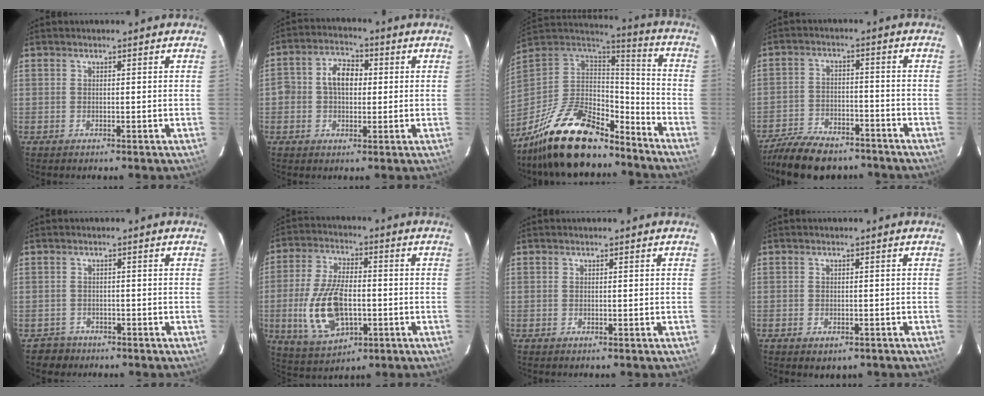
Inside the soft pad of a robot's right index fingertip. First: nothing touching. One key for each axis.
{"total": 6.5, "fx": 0.3, "fy": 4.8, "fz": 4.4, "tx": -0.081, "ty": 0.023, "tz": 0.003}
{"total": 24.8, "fx": -18.4, "fy": 9.8, "fz": 13.5, "tx": -0.271, "ty": -0.004, "tz": -0.298}
{"total": 15.4, "fx": -12.6, "fy": 6.2, "fz": 6.3, "tx": -0.150, "ty": -0.002, "tz": -0.192}
{"total": 2.9, "fx": -1.9, "fy": 2.1, "fz": -0.4, "tx": -0.001, "ty": 0.009, "tz": -0.030}
{"total": 14.7, "fx": -2.9, "fy": 7.7, "fz": 12.2, "tx": -0.258, "ty": -0.005, "tz": -0.041}
{"total": 0.0}
{"total": 2.8, "fx": -1.5, "fy": 1.9, "fz": 1.4, "tx": -0.026, "ty": -0.007, "tz": -0.017}